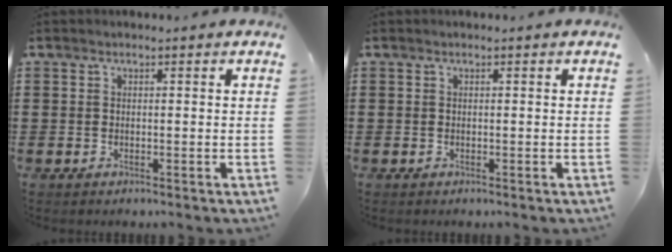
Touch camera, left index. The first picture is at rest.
{"total": 0.0}